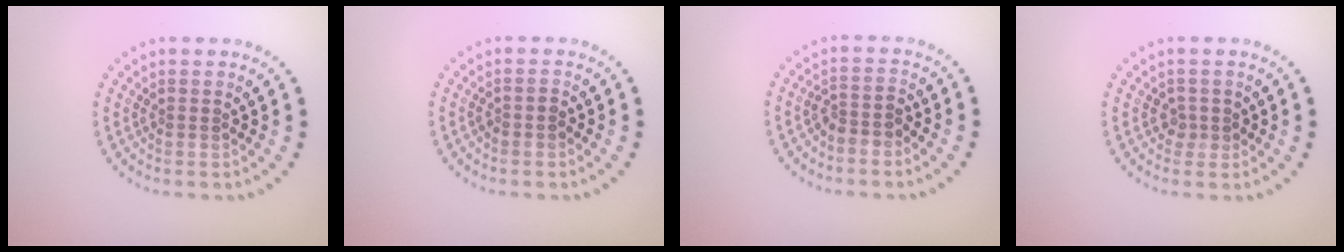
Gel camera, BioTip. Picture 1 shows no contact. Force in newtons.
{"total": 0.9, "press": 0.8, "slide": 0.4}
{"total": 1.9, "press": 1.6, "slide": 1.1}
{"total": 1.3, "press": 1.0, "slide": 0.7}